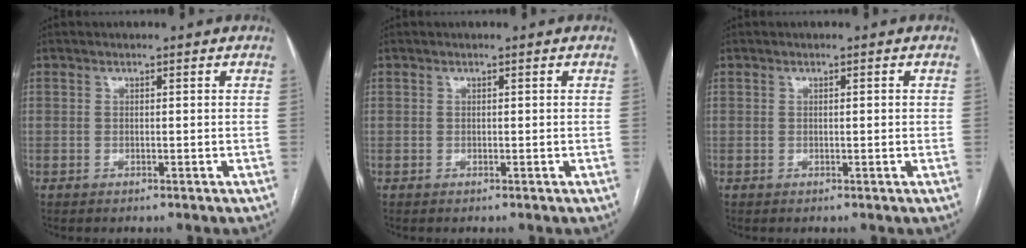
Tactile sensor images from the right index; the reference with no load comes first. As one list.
[{"total": 0.0}, {"total": 0.7, "force": [0.1, 0.1, 0.7], "torque": [-0.013, 0.000, 0.002]}]